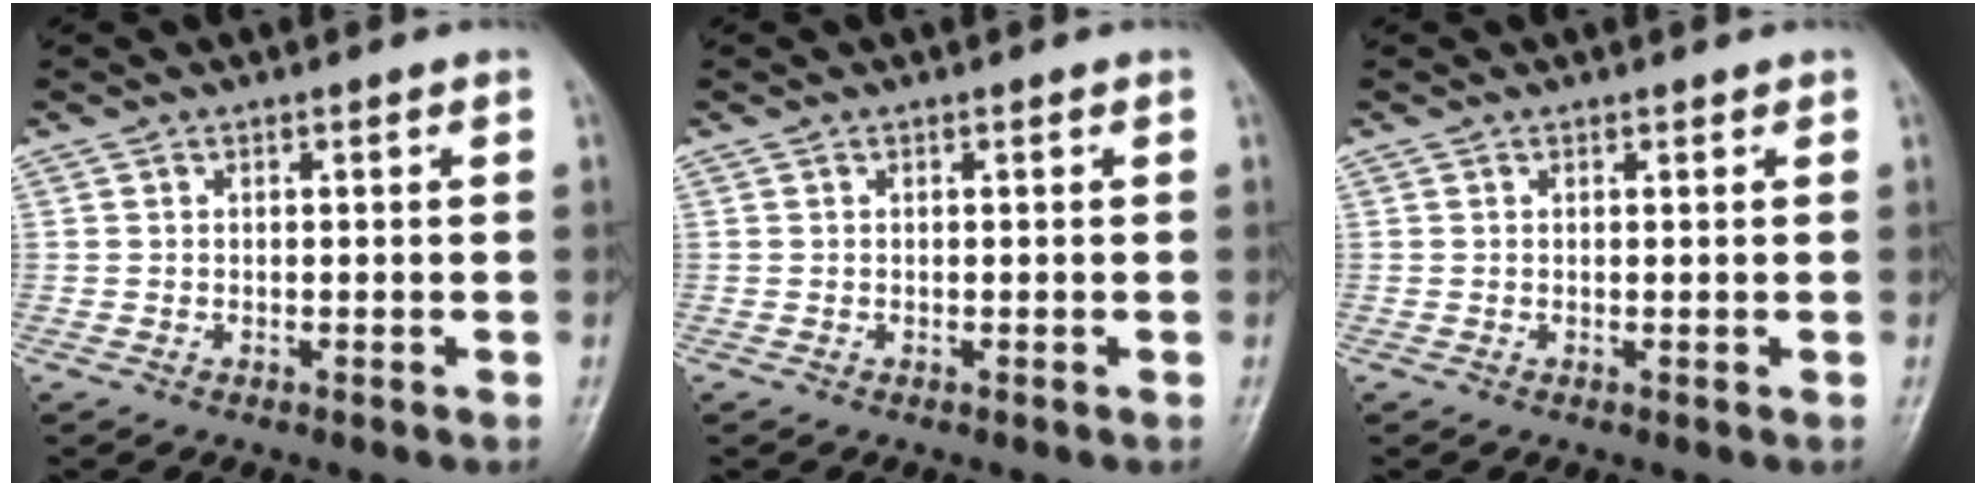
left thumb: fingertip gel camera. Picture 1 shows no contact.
{"total": 0.0}
{"total": 0.5, "force": [0.5, 0.2, 0.0], "torque": [-0.004, -0.004, 0.006]}